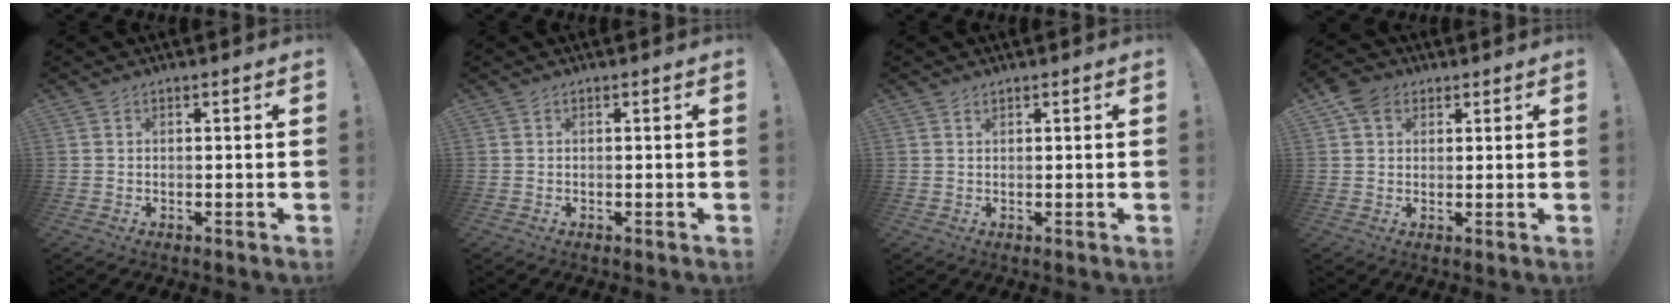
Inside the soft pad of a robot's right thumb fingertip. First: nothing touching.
{"total": 0.0}
{"total": 0.6, "force": [0.5, 0.2, 0.2], "torque": [-0.002, -0.001, 0.010]}
{"total": 6.0, "force": [2.6, 4.6, 2.7], "torque": [-0.051, 0.003, 0.054]}